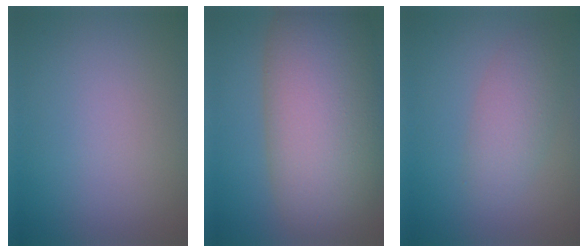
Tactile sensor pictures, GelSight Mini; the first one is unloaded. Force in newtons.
{"total": 13.6, "press": 13.6, "slide": 0.4}
{"total": 3.0, "press": 3.0, "slide": 0.1}